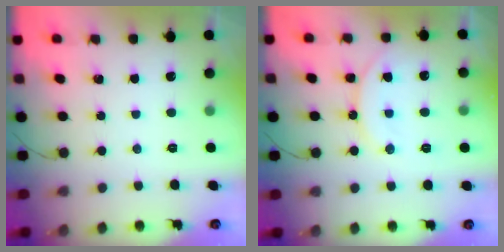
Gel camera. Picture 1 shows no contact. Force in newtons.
{"total": 12.2, "press": 12.1, "slide": 1.3}